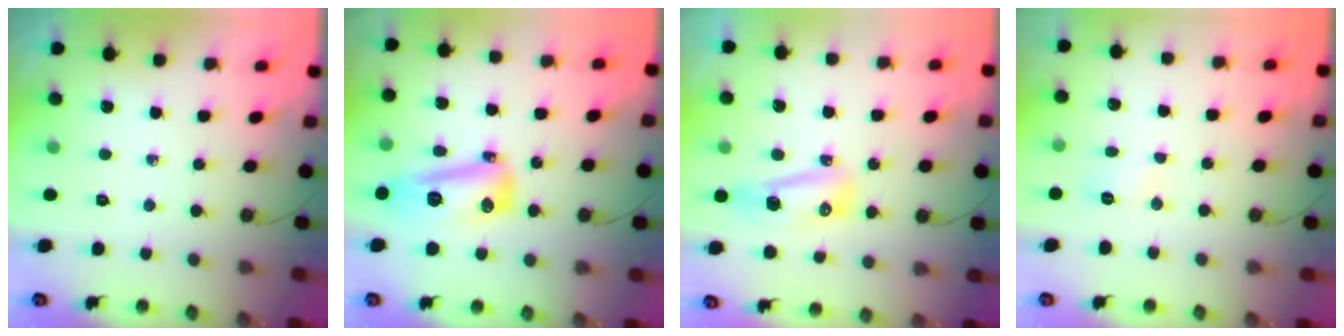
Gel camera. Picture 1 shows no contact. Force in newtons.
{"total": 13.1, "press": 13.0, "slide": 1.1}
{"total": 8.1, "press": 8.0, "slide": 1.6}
{"total": 3.5, "press": 3.5, "slide": 0.4}